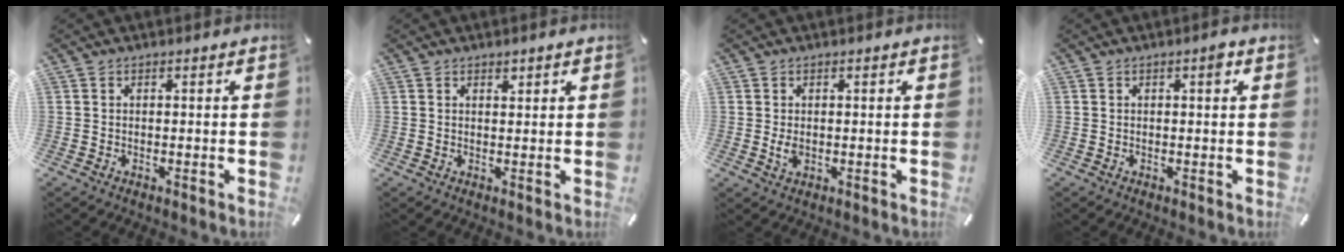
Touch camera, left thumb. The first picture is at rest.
{"total": 1.0, "force": [0.8, 0.5, 0.3], "torque": [-0.007, -0.002, 0.016]}
{"total": 2.4, "force": [0.0, 1.4, 1.9], "torque": [-0.044, -0.001, -0.003]}
{"total": 2.1, "force": [0.7, 0.8, 1.9], "torque": [-0.015, -0.001, 0.003]}